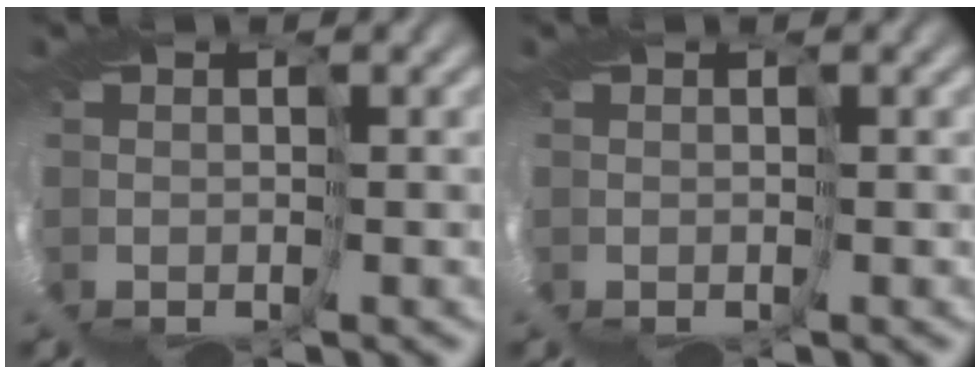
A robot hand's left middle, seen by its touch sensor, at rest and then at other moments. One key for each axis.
{"total": 0.0}